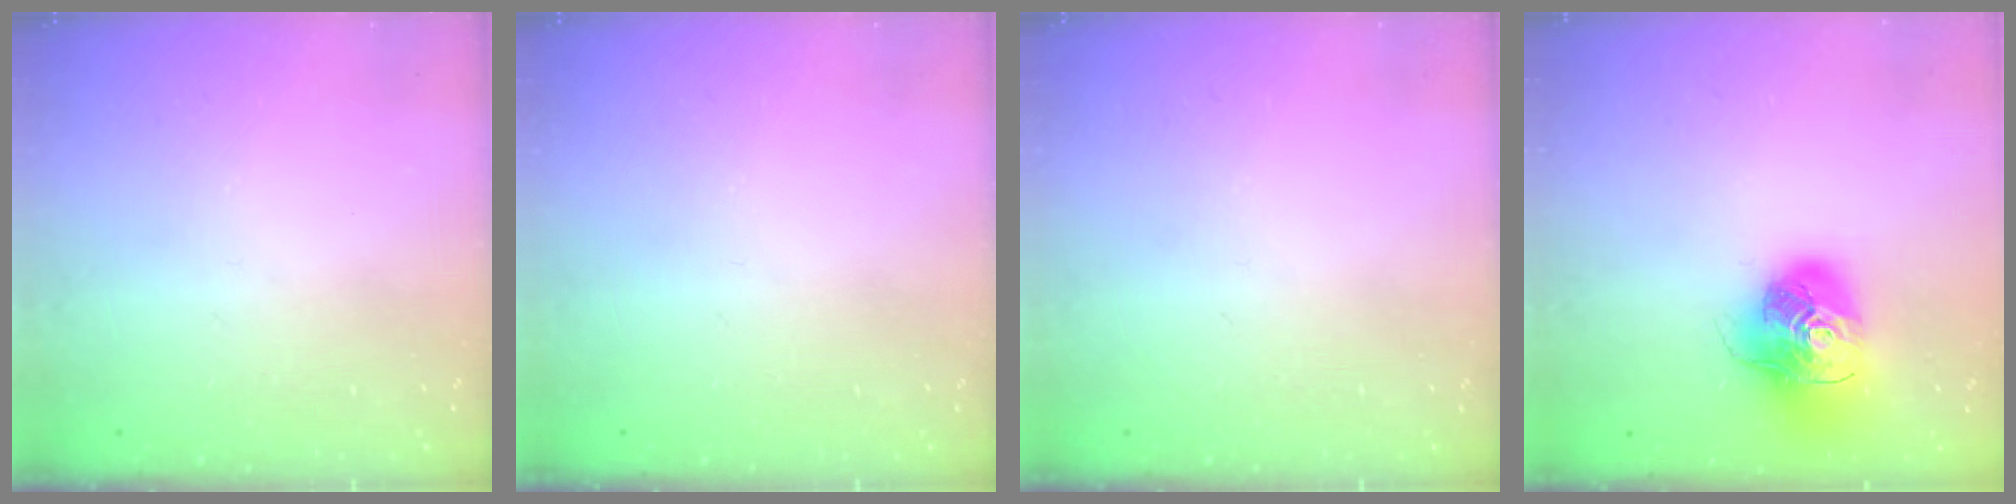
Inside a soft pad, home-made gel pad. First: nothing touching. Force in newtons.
{"total": 0.0}
{"total": 0.0}
{"total": 15.9, "press": 15.8, "slide": 2.3}